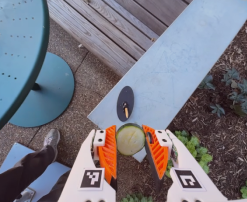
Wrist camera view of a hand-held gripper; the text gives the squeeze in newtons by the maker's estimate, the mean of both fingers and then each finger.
{"total": 10.6, "left": 10.7, "right": 10.5}